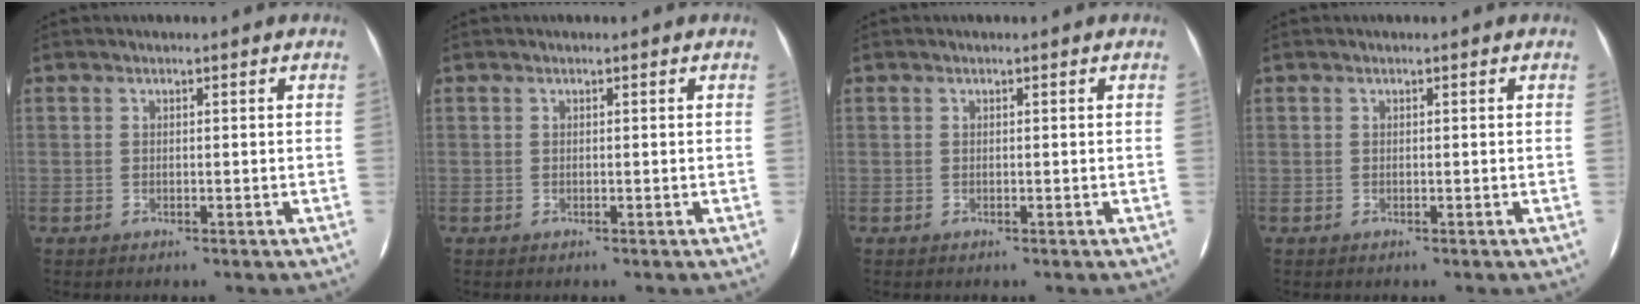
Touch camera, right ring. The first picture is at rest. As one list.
[{"total": 0.0}, {"total": 0.0}, {"total": 0.0}]